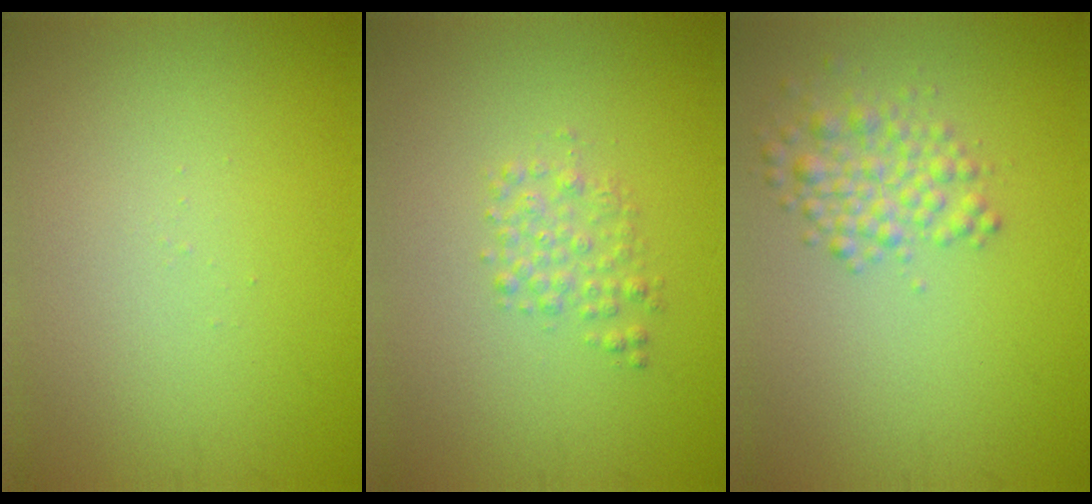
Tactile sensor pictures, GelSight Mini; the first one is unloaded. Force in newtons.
{"total": 1.8, "press": 1.8, "slide": 0.0}
{"total": 2.9, "press": 2.9, "slide": 0.1}